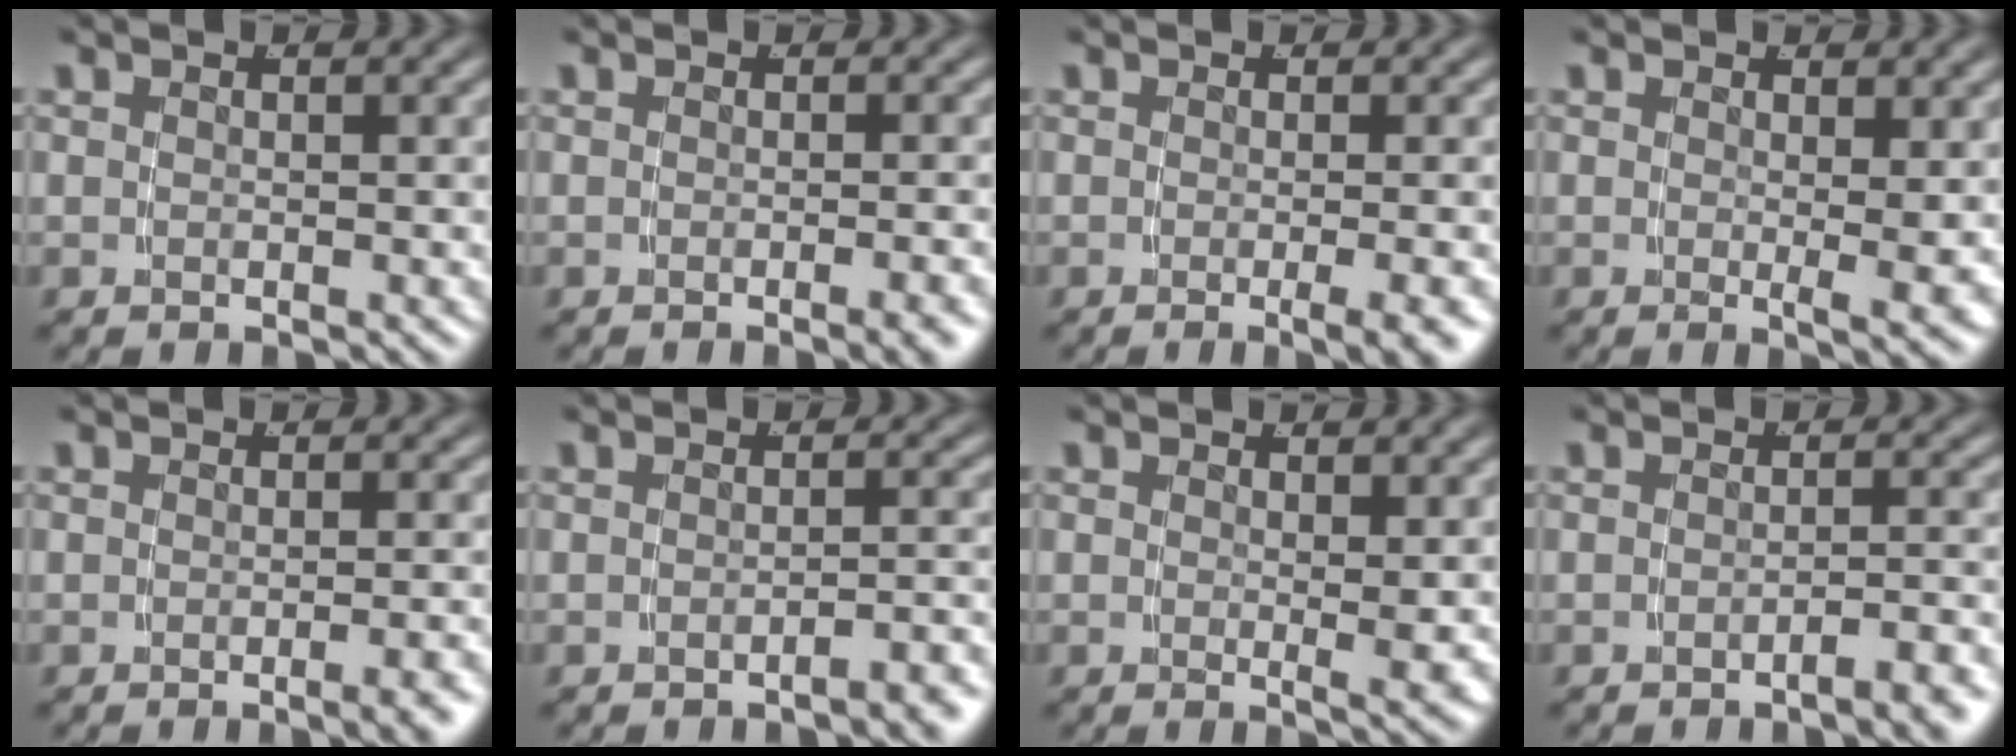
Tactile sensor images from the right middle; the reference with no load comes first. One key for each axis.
{"total": 1.3, "fx": -0.8, "fy": -0.4, "fz": 0.9, "tx": -0.011, "ty": 0.009, "tz": -0.017}
{"total": 3.0, "fx": -1.6, "fy": -0.2, "fz": 2.5, "tx": -0.024, "ty": -0.002, "tz": -0.023}
{"total": 2.3, "fx": 0.2, "fy": -0.4, "fz": 2.3, "tx": -0.029, "ty": -0.014, "tz": 0.006}
{"total": 1.6, "fx": -1.1, "fy": -0.4, "fz": 1.1, "tx": -0.012, "ty": 0.011, "tz": -0.022}
{"total": 2.4, "fx": -2.1, "fy": -0.1, "fz": 1.1, "tx": -0.008, "ty": 0.009, "tz": -0.038}
{"total": 1.5, "fx": 0.5, "fy": -0.4, "fz": 1.4, "tx": -0.016, "ty": -0.012, "tz": 0.010}
{"total": 2.4, "fx": -1.9, "fy": -0.2, "fz": 1.4, "tx": -0.014, "ty": 0.008, "tz": -0.036}